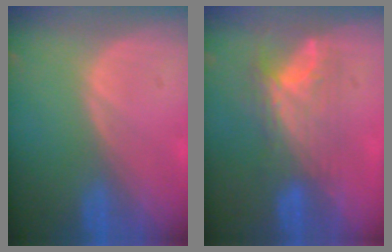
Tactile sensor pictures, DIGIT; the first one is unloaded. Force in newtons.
{"total": 8.1, "press": 6.7, "slide": 4.6}